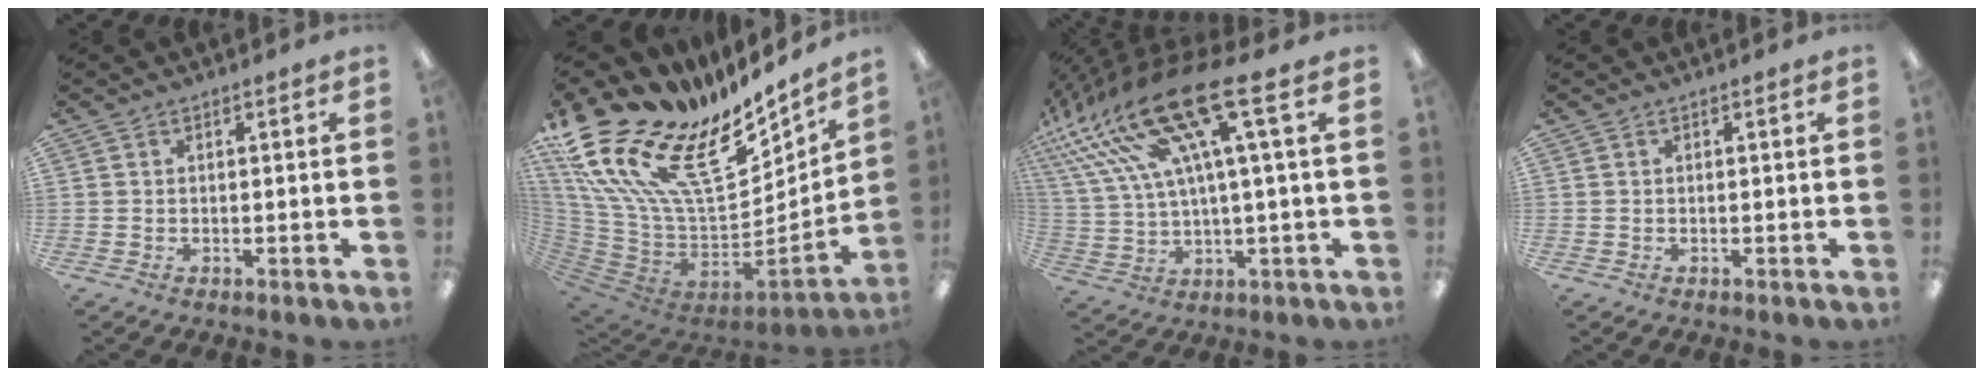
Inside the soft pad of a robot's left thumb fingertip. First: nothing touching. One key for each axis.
{"total": 25.7, "fx": 13.5, "fy": 13.7, "fz": 17.2, "tx": -0.321, "ty": -0.114, "tz": 0.272}
{"total": 21.2, "fx": 11.0, "fy": 5.9, "fz": 17.1, "tx": -0.357, "ty": -0.059, "tz": 0.178}
{"total": 0.0}